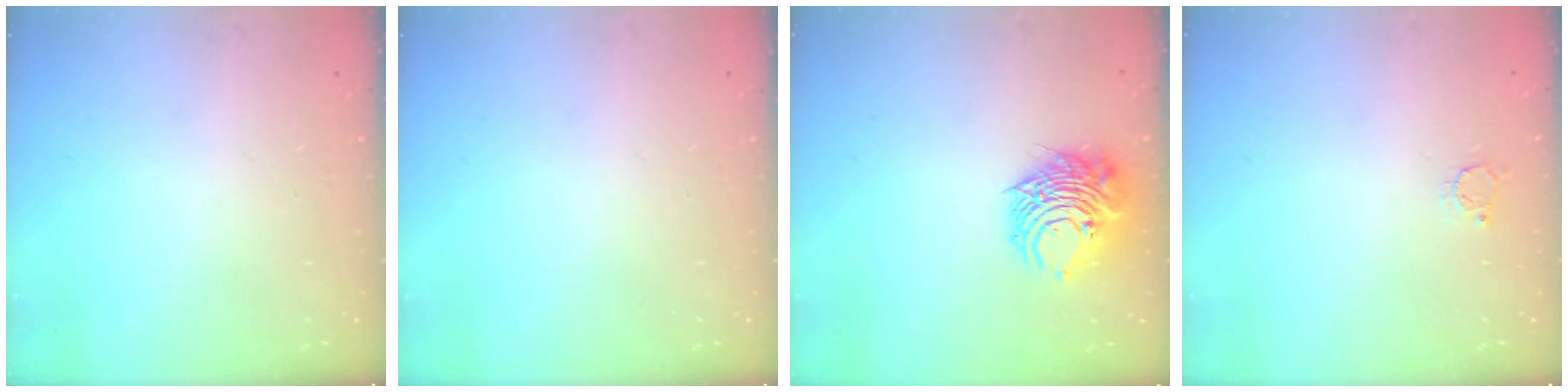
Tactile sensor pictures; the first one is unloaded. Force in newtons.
{"total": 0.0}
{"total": 9.8, "press": 9.7, "slide": 1.4}
{"total": 2.8, "press": 2.8, "slide": 0.3}